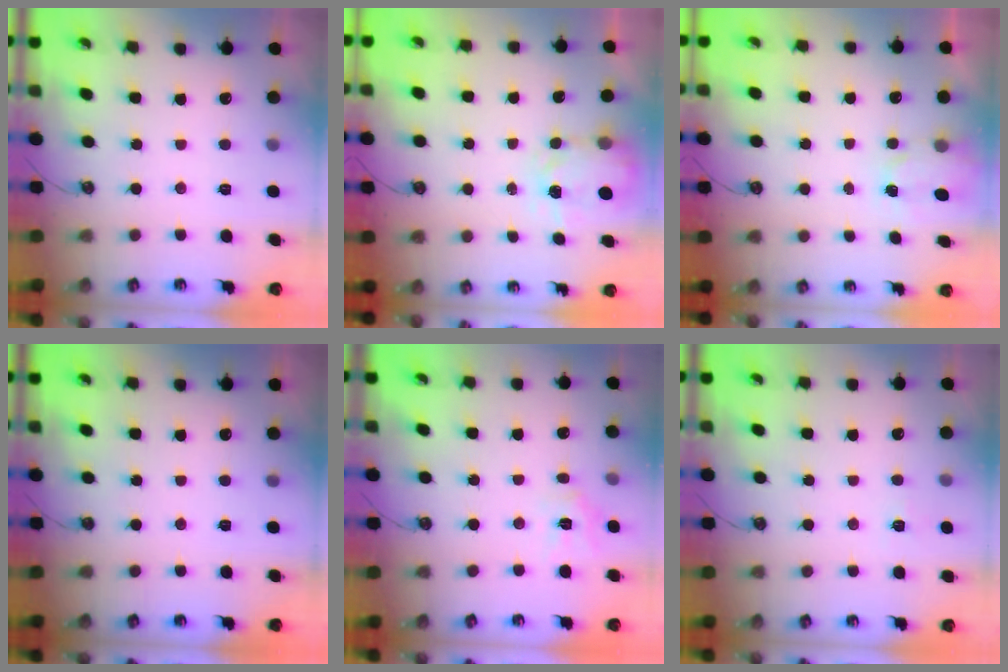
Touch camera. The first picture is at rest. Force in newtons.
{"total": 4.5, "press": 4.5, "slide": 0.4}
{"total": 2.6, "press": 2.6, "slide": 0.4}
{"total": 0.0}
{"total": 8.3, "press": 8.3, "slide": 0.5}
{"total": 2.8, "press": 2.8, "slide": 0.3}